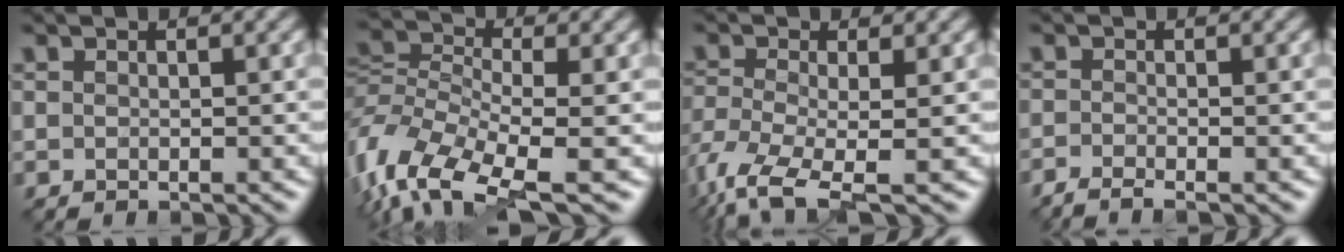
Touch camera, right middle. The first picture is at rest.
{"total": 9.6, "force": [-4.5, 4.3, 7.3], "torque": [-0.155, -0.002, -0.101]}
{"total": 6.8, "force": [-4.0, 2.1, 5.1], "torque": [-0.120, -0.020, -0.087]}
{"total": 2.0, "force": [-1.7, 0.0, 1.1], "torque": [-0.027, -0.009, -0.043]}